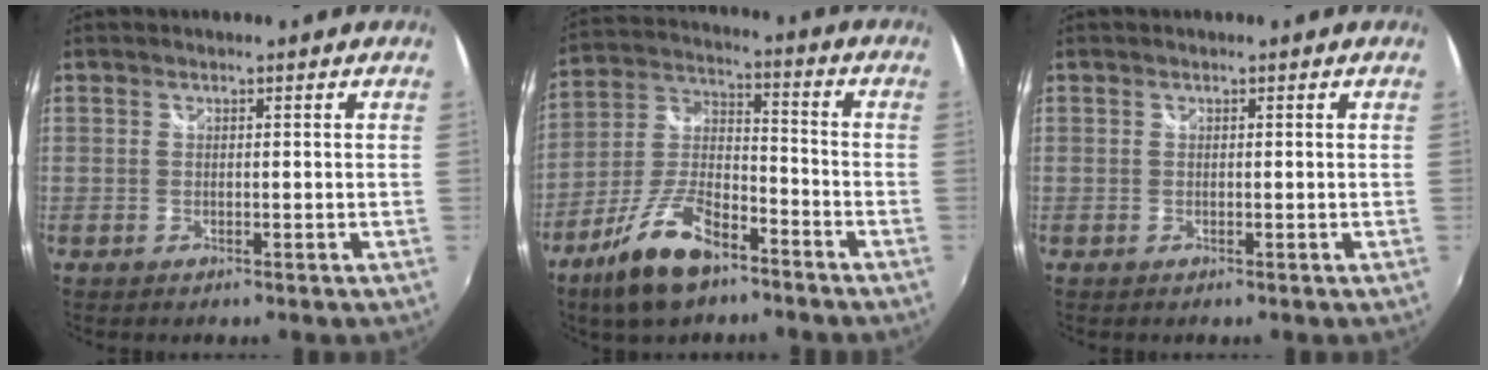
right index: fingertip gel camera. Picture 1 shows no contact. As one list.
[{"total": 14.7, "force": [-9.4, 5.9, 9.6], "torque": [-0.205, -0.003, -0.171]}, {"total": 0.0}]